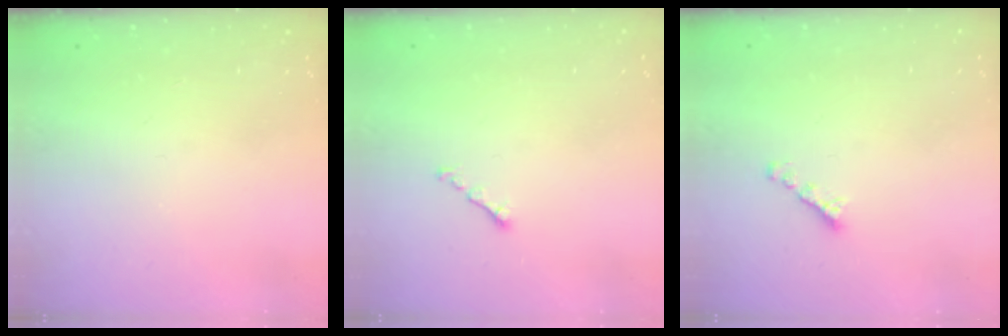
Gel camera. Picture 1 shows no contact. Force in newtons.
{"total": 0.8, "press": 0.6, "slide": 0.4}
{"total": 2.7, "press": 2.6, "slide": 0.8}